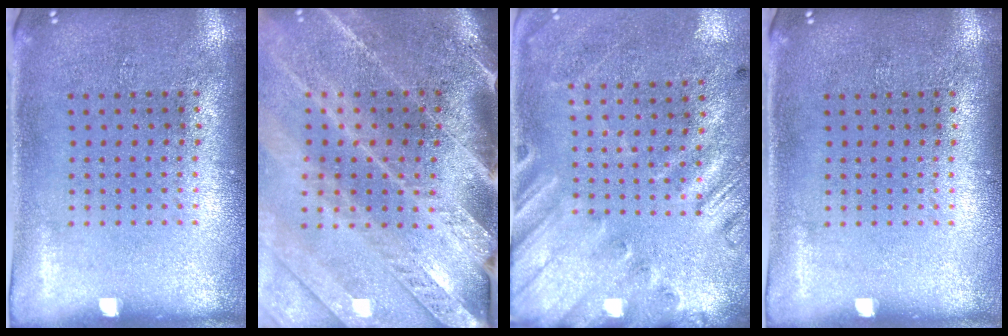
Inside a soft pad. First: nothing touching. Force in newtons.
{"total": 3.9, "press": 3.3, "slide": 2.1}
{"total": 2.7, "press": 1.9, "slide": 1.9}
{"total": 0.0}